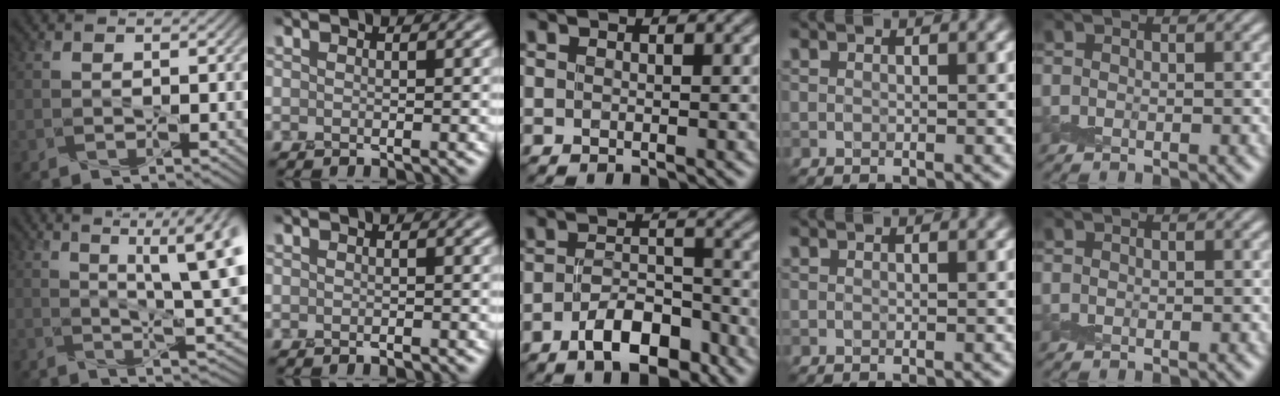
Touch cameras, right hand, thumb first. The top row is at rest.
{"thumb": {"total": 13.3, "force": [4.8, 4.2, 11.7], "torque": [-0.169, 0.024, 0.062]}, "index": {"total": 0.6, "force": [-0.4, 0.2, 0.4], "torque": [-0.009, -0.006, -0.005]}, "middle": {"total": 5.2, "force": [-3.1, 2.2, 3.6], "torque": [-0.060, 0.004, -0.055]}}